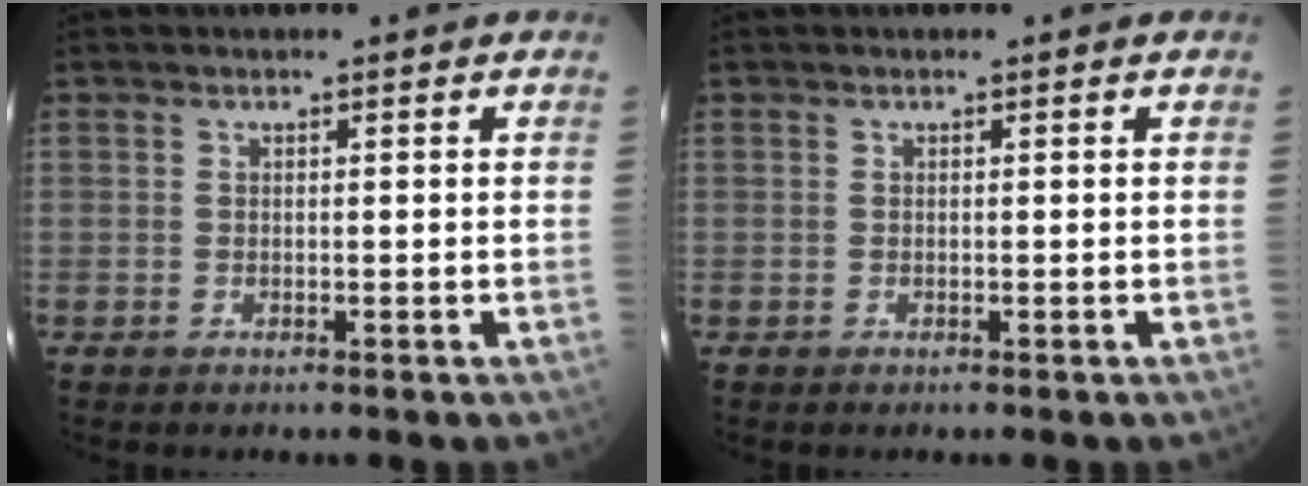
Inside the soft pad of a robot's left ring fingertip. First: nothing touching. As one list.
[{"total": 0.0}]